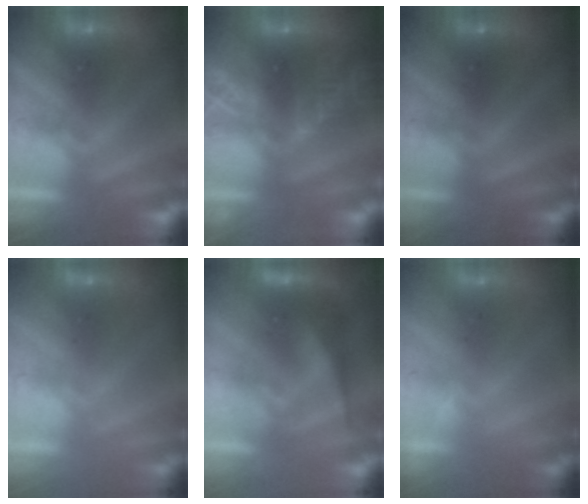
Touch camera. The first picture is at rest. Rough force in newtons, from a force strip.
{"total": 8.5}
{"total": 2.8}
{"total": 2.1}
{"total": 2.7}
{"total": 1.5}